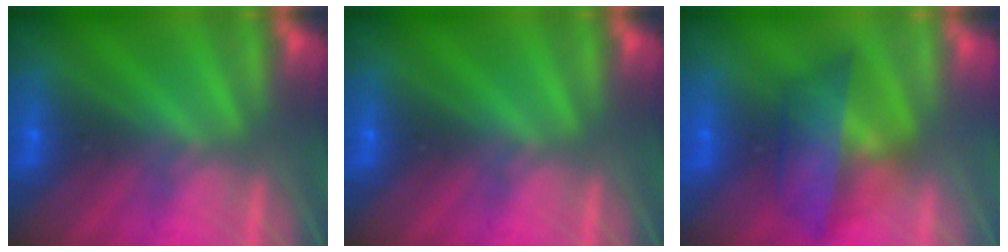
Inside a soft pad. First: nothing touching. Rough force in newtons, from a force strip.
{"total": 0.0}
{"total": 4.3}